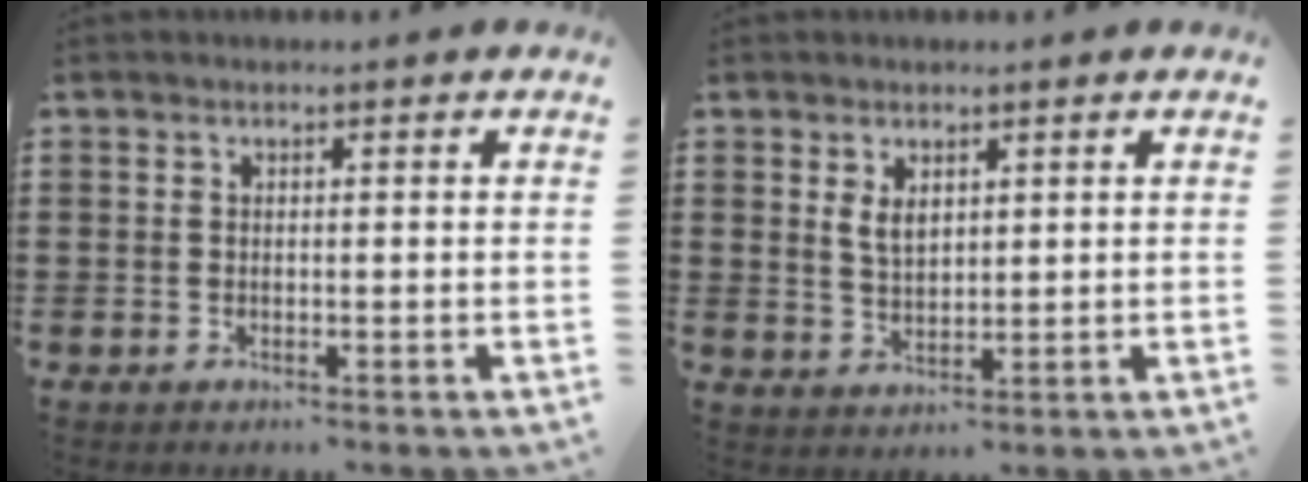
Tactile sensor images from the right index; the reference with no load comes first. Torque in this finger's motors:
{"motor_torque": [0.07, 0.07, 0.22, 0.04]}